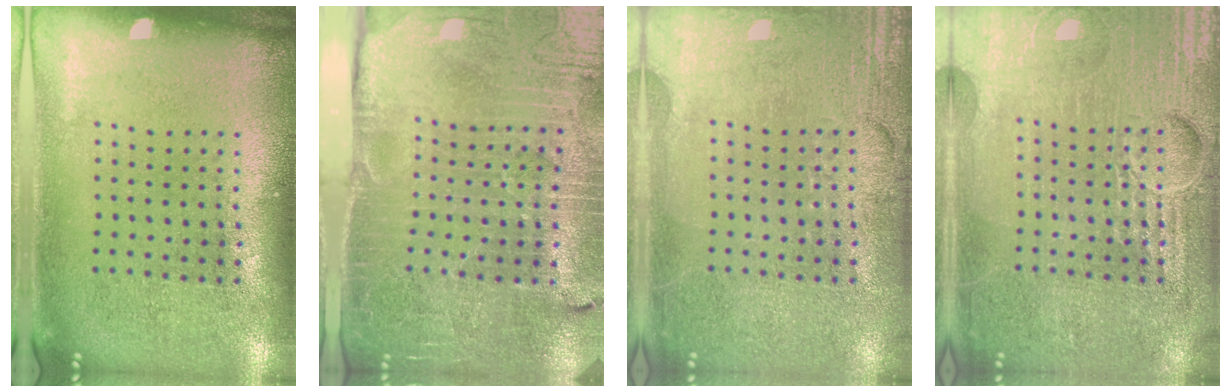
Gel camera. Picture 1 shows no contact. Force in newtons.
{"total": 3.8, "press": 3.7, "slide": 0.4}
{"total": 4.0, "press": 4.0, "slide": 0.5}
{"total": 6.9, "press": 6.9, "slide": 0.9}